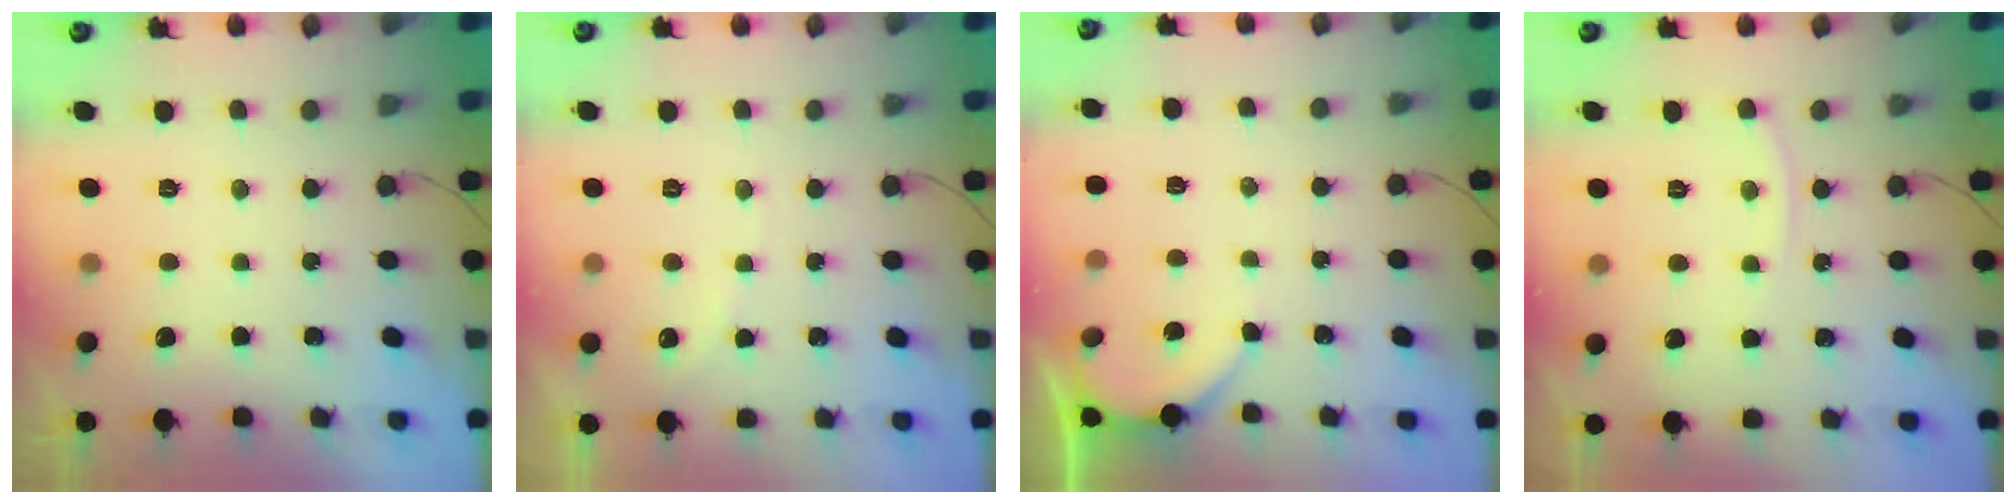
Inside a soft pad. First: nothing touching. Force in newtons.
{"total": 2.8, "press": 2.8, "slide": 0.5}
{"total": 3.2, "press": 3.2, "slide": 0.3}
{"total": 4.6, "press": 4.5, "slide": 0.6}